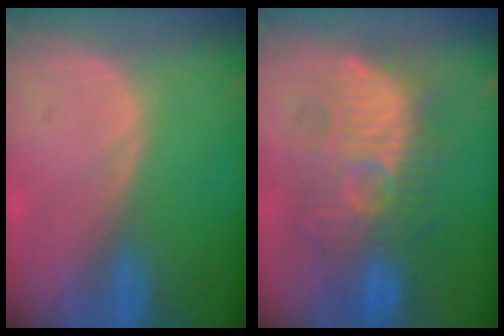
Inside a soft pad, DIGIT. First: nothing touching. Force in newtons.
{"total": 10.6, "press": 10.5, "slide": 1.1}